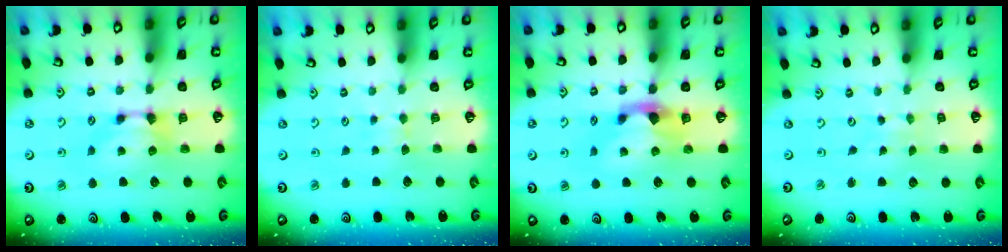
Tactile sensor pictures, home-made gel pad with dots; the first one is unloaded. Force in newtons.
{"total": 2.8, "press": 2.8, "slide": 0.2}
{"total": 2.2, "press": 1.9, "slide": 1.2}
{"total": 6.1, "press": 6.1, "slide": 0.3}